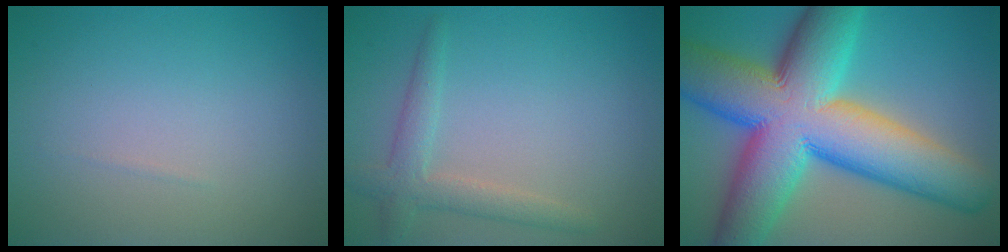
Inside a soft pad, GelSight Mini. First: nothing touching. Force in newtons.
{"total": 2.7, "press": 2.7, "slide": 0.1}
{"total": 17.4, "press": 17.4, "slide": 0.5}